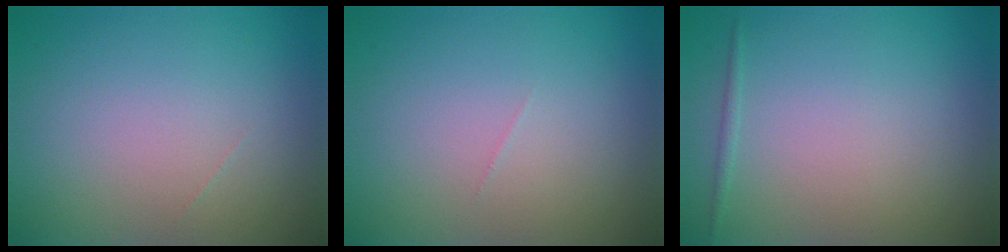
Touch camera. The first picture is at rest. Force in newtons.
{"total": 0.0}
{"total": 0.6, "press": 0.6, "slide": 0.0}